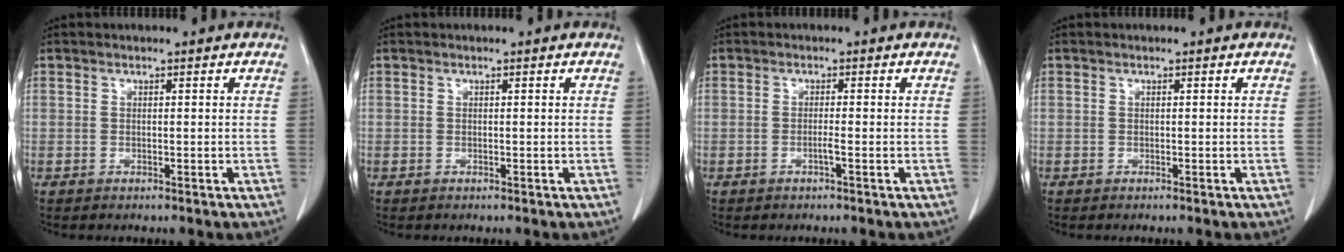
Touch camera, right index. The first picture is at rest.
{"total": 0.0}
{"total": 1.2, "force": [-0.5, -0.2, 1.0], "torque": [-0.019, 0.000, -0.010]}
{"total": 0.0}